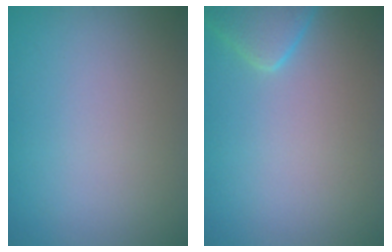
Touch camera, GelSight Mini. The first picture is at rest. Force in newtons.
{"total": 3.5, "press": 3.5, "slide": 0.3}